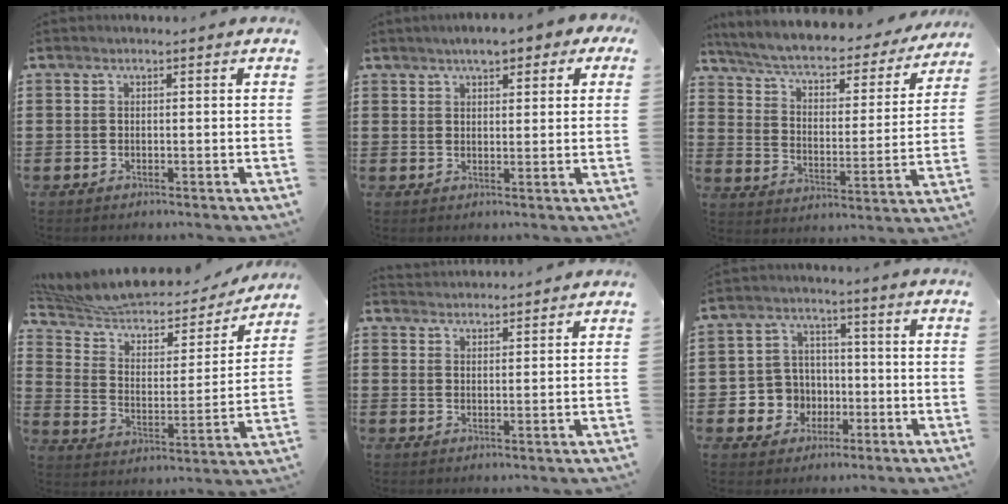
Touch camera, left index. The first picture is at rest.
{"total": 4.0, "force": [2.9, 1.4, 2.4], "torque": [-0.046, 0.004, 0.049]}
{"total": 4.9, "force": [4.1, 1.1, 2.4], "torque": [-0.067, -0.033, 0.063]}
{"total": 7.0, "force": [6.0, 2.5, 2.7], "torque": [-0.084, -0.040, 0.100]}
{"total": 2.5, "force": [2.5, -0.1, -0.3], "torque": [-0.001, -0.008, 0.049]}
{"total": 6.1, "force": [-1.4, 5.8, 1.1], "torque": [-0.047, 0.013, -0.024]}